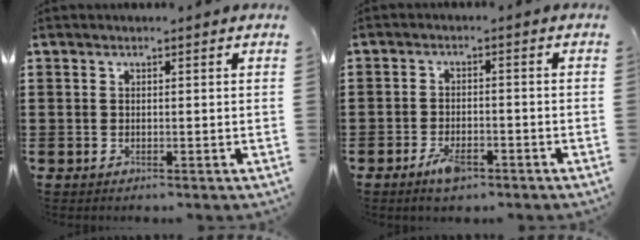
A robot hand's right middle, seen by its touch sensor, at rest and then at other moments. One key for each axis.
{"total": 4.0, "fx": -2.4, "fy": 1.5, "fz": 2.8, "tx": -0.059, "ty": -0.001, "tz": -0.045}